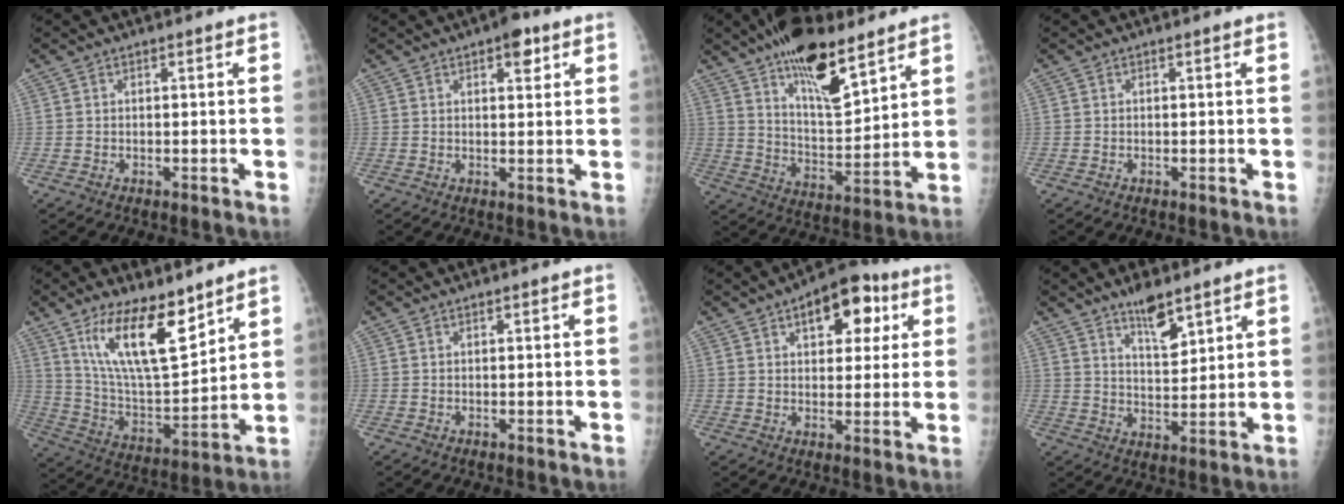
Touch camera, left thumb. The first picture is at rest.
{"total": 4.2, "force": [2.3, 1.9, 3.0], "torque": [-0.024, -0.007, 0.028]}
{"total": 16.9, "force": [11.3, 6.2, 11.0], "torque": [-0.150, -0.066, 0.197]}
{"total": 0.0}
{"total": 16.9, "force": [10.6, 5.9, 11.8], "torque": [-0.175, -0.067, 0.206]}
{"total": 0.0}
{"total": 12.2, "force": [5.3, 6.8, 8.6], "torque": [-0.071, 0.001, 0.067]}
{"total": 7.4, "force": [5.3, 2.5, 4.5], "torque": [-0.057, -0.041, 0.091]}